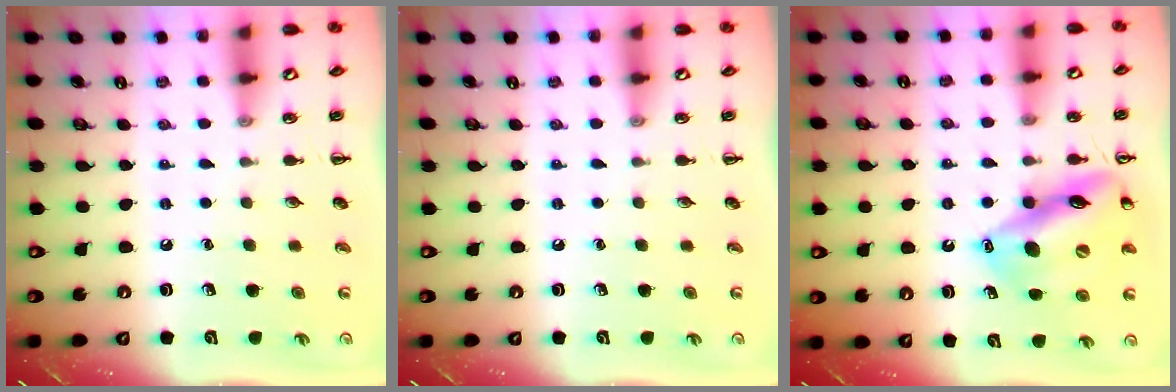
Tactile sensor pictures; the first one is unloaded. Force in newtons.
{"total": 0.0}
{"total": 17.2, "press": 17.1, "slide": 1.7}